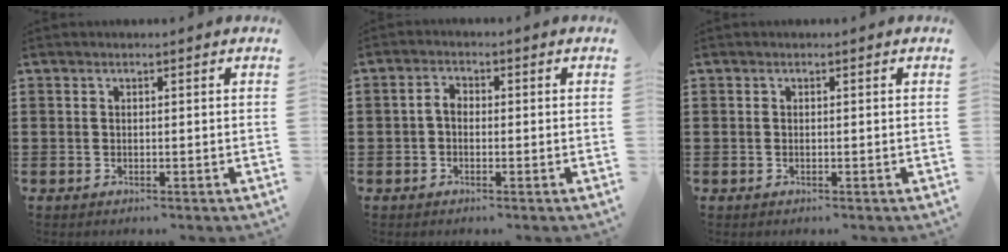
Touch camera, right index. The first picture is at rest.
{"total": 2.1, "force": [-0.5, 1.3, 1.6], "torque": [-0.040, 0.002, -0.013]}
{"total": 0.0}